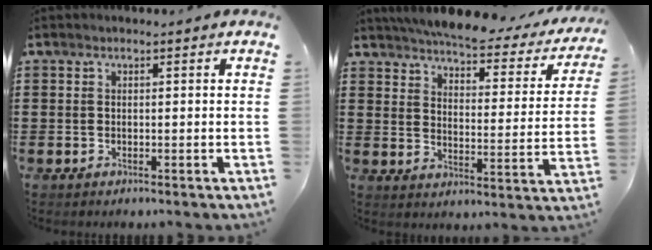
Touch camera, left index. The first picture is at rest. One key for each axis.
{"total": 5.3, "fx": 4.9, "fy": 0.1, "fz": 2.0, "tx": -0.062, "ty": -0.034, "tz": 0.081}